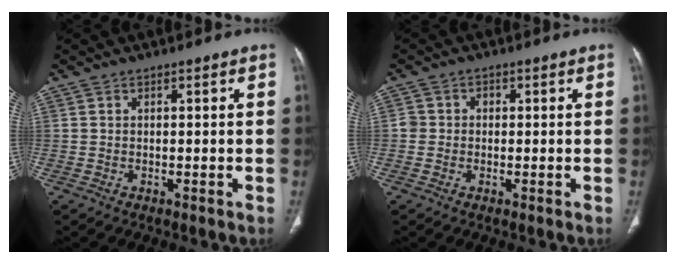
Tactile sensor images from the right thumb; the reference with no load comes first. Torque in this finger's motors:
{"motor_torque": [0.19, 0.17, 0.29, 0.14, -0.02]}